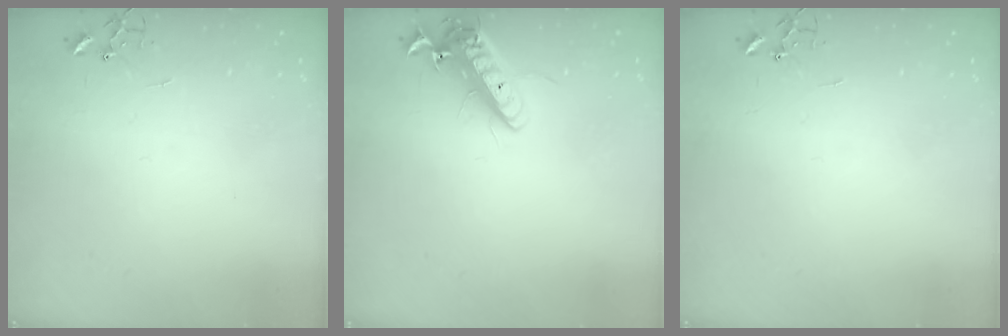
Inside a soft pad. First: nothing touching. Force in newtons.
{"total": 14.0, "press": 13.7, "slide": 2.8}
{"total": 0.0}